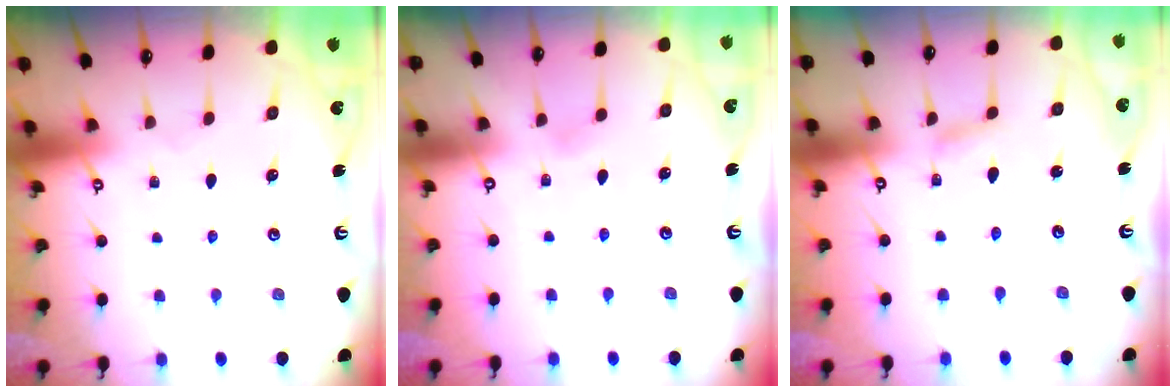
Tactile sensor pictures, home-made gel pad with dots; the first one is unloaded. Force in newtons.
{"total": 3.3, "press": 3.2, "slide": 0.3}
{"total": 4.0, "press": 4.0, "slide": 0.3}